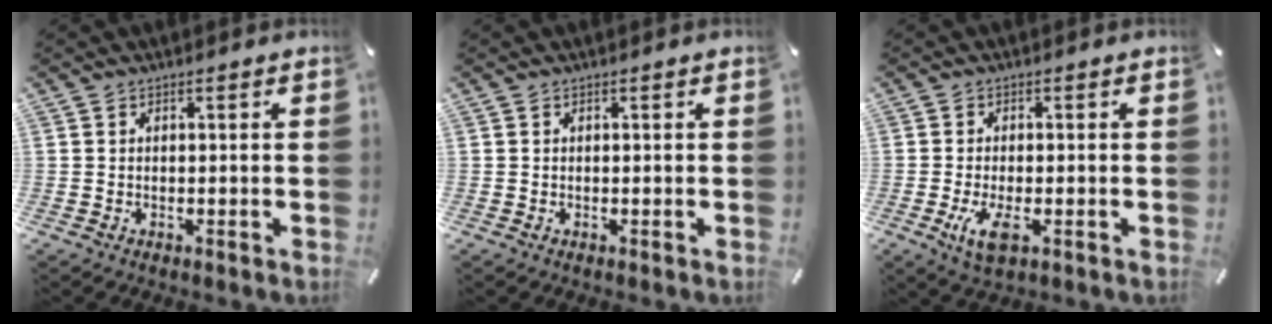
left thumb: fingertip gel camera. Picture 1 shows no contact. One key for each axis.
{"total": 0.0}
{"total": 5.4, "fx": -1.8, "fy": 2.2, "fz": 4.6, "tx": -0.098, "ty": -0.015, "tz": -0.035}